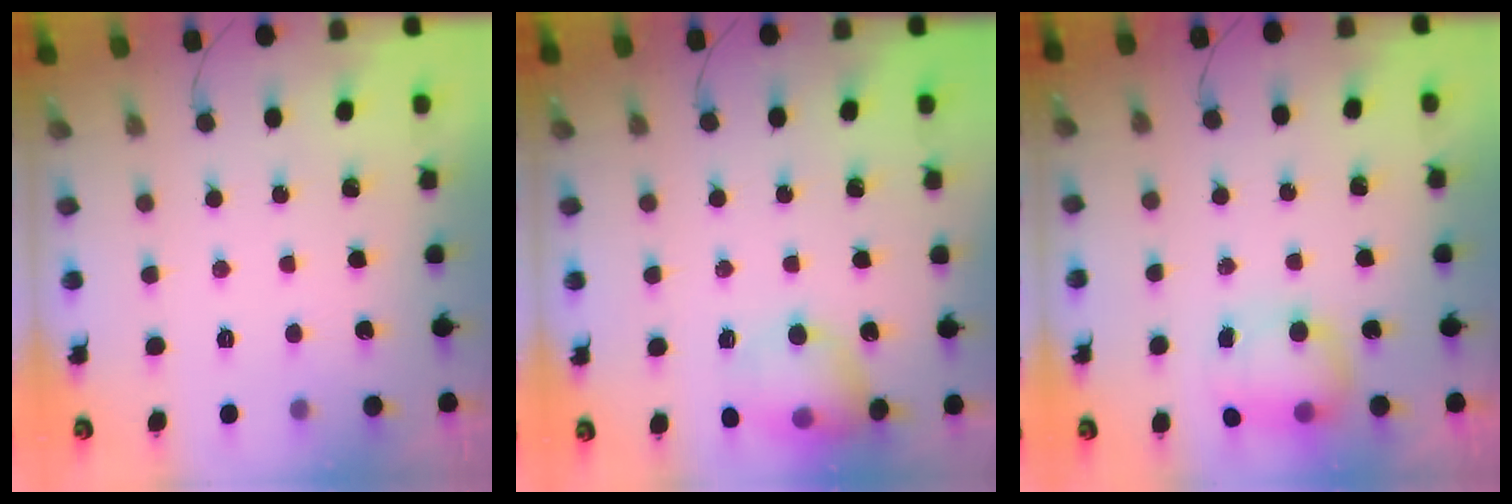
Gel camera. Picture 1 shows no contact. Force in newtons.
{"total": 13.0, "press": 12.9, "slide": 2.0}
{"total": 7.6, "press": 7.6, "slide": 0.7}